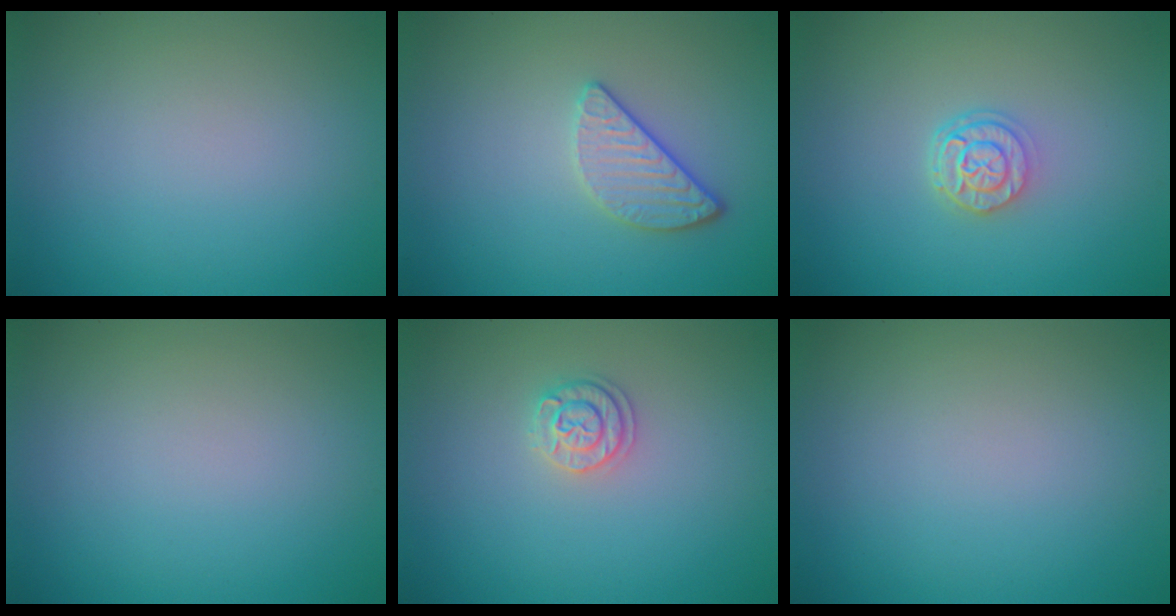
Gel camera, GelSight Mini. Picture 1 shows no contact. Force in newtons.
{"total": 2.4, "press": 2.1, "slide": 1.1}
{"total": 2.7, "press": 2.1, "slide": 1.7}
{"total": 0.0}
{"total": 1.7, "press": 1.7, "slide": 0.3}
{"total": 0.0}